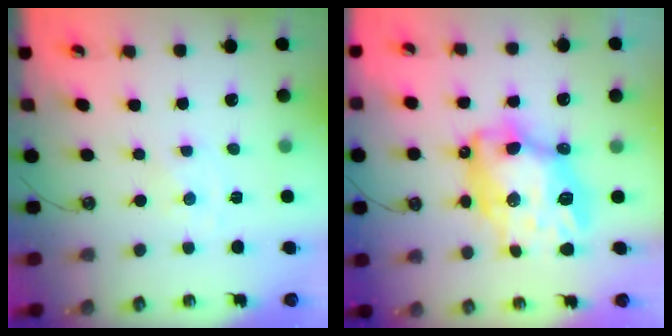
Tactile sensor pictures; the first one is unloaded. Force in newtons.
{"total": 17.9, "press": 17.7, "slide": 2.4}